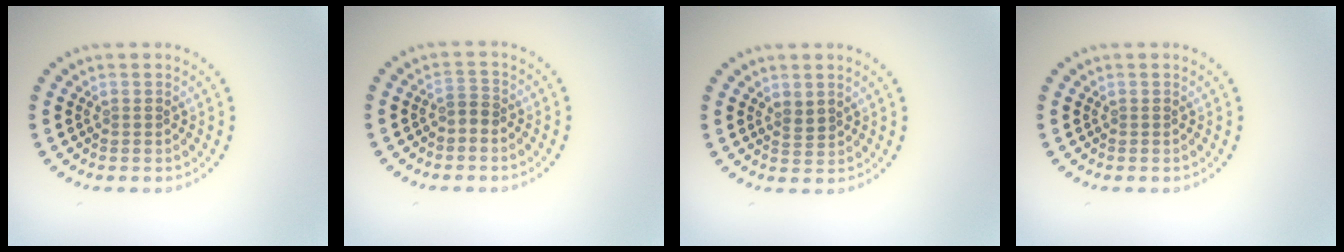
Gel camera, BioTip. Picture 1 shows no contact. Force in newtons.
{"total": 1.3, "press": 1.0, "slide": 0.8}
{"total": 1.2, "press": 1.0, "slide": 0.6}
{"total": 0.0}